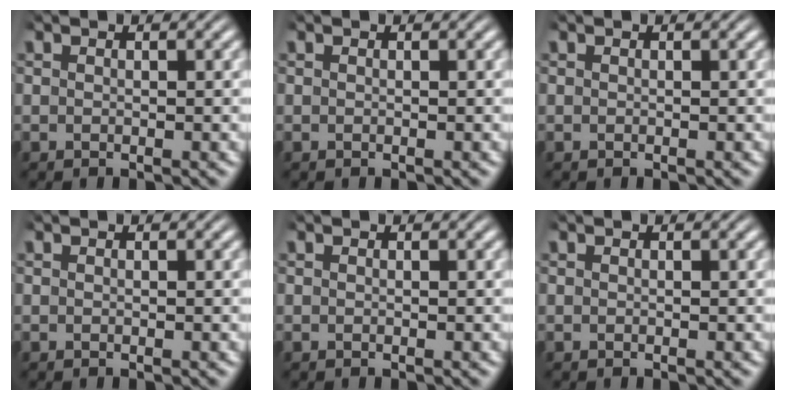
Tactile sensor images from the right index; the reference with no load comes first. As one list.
[{"total": 0.0}, {"total": 0.0}, {"total": 0.0}, {"total": 0.0}, {"total": 0.0}]